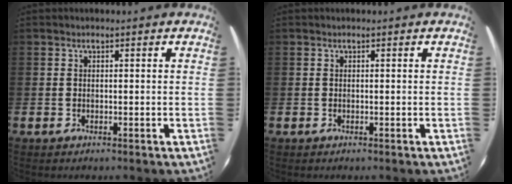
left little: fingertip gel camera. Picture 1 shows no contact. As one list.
[{"total": 0.0}]